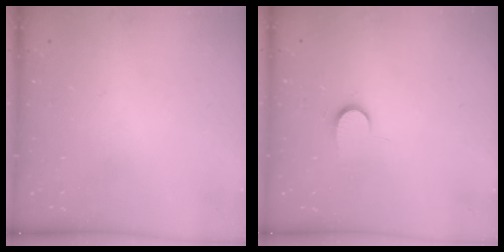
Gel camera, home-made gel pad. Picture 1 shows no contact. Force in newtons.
{"total": 6.7, "press": 6.6, "slide": 0.7}